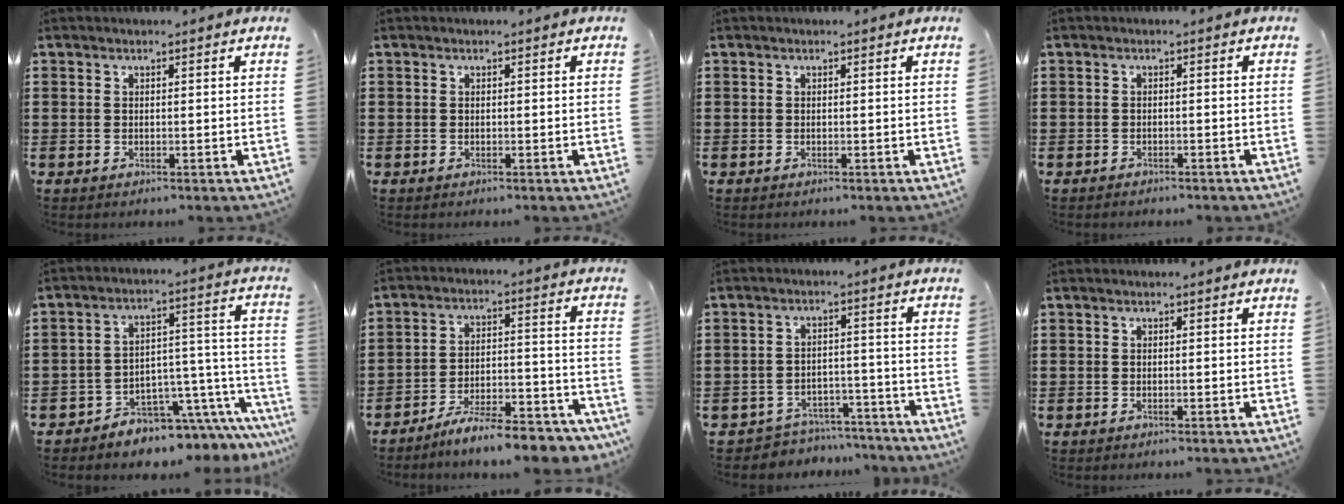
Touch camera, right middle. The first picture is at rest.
{"total": 0.0}
{"total": 0.0}
{"total": 0.9, "force": [-0.9, 0.1, 0.0], "torque": [-0.003, 0.001, -0.019]}
{"total": 4.9, "force": [-4.2, 2.4, 0.5], "torque": [-0.019, -0.006, -0.078]}
{"total": 8.5, "force": [-7.8, 0.4, 3.3], "torque": [-0.046, 0.018, -0.146]}
{"total": 4.9, "force": [-4.8, 0.9, -0.2], "torque": [-0.001, 0.014, -0.102]}
{"total": 0.0}